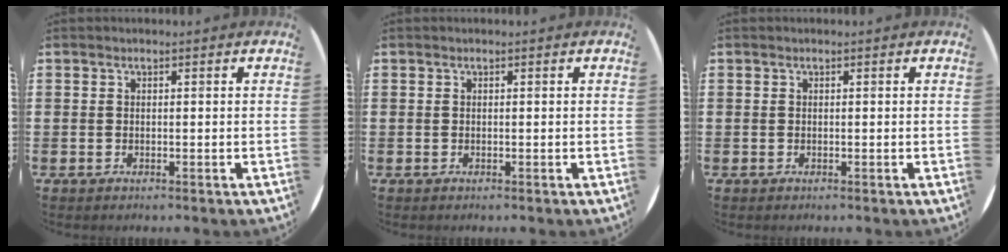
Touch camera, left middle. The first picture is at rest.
{"total": 0.0}
{"total": 0.0}